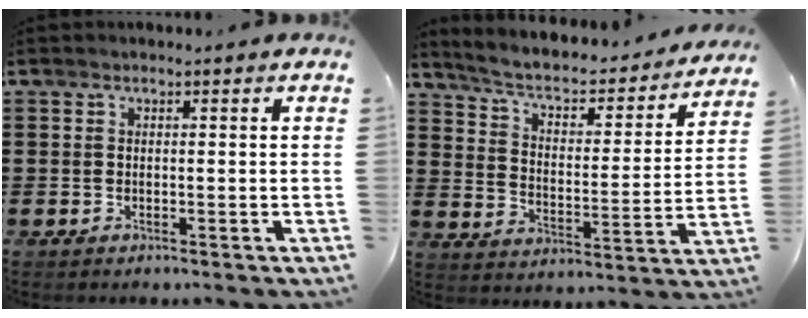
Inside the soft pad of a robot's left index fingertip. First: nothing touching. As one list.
[{"total": 4.2, "force": [3.2, 1.4, 2.4], "torque": [-0.063, -0.026, 0.045]}]